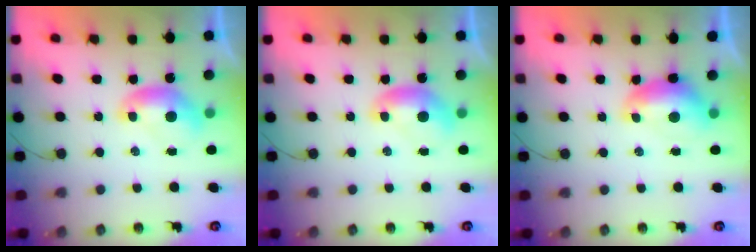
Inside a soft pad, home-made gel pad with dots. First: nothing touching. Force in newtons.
{"total": 0.0}
{"total": 0.8, "press": 0.7, "slide": 0.4}